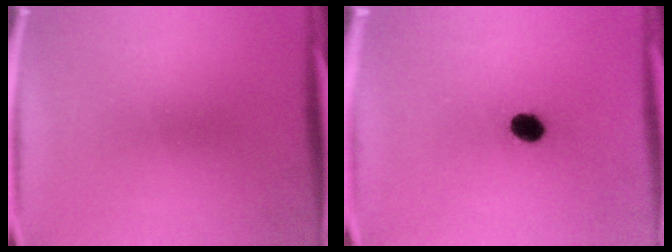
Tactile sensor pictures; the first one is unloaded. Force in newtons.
{"total": 4.2}